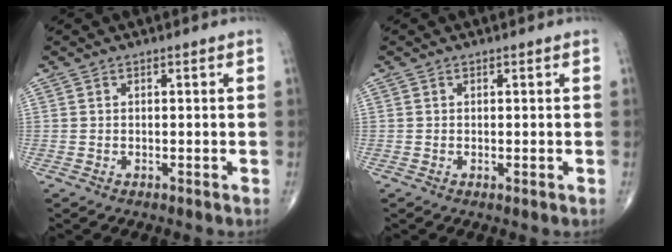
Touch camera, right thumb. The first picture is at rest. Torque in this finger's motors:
{"motor_torque": [-0.50, -0.28, 0.21, 0.20, -0.02]}